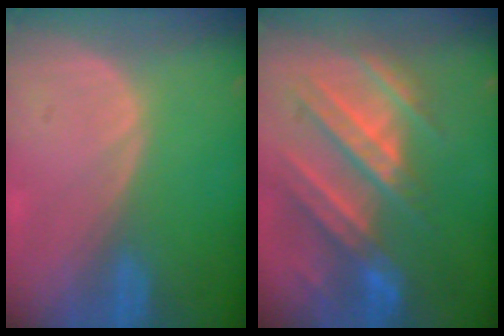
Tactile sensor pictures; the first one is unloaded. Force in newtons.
{"total": 10.2, "press": 9.5, "slide": 3.8}